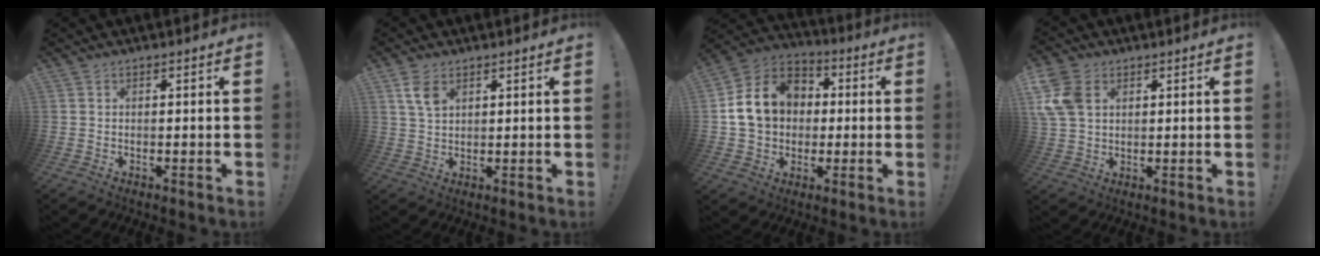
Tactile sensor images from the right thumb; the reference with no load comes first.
{"total": 5.3, "force": [2.7, 2.9, 3.4], "torque": [-0.057, -0.010, 0.051]}
{"total": 16.2, "force": [2.5, 13.2, 9.1], "torque": [-0.134, 0.010, 0.057]}
{"total": 11.2, "force": [3.6, 7.9, 7.1], "torque": [-0.151, 0.001, 0.072]}